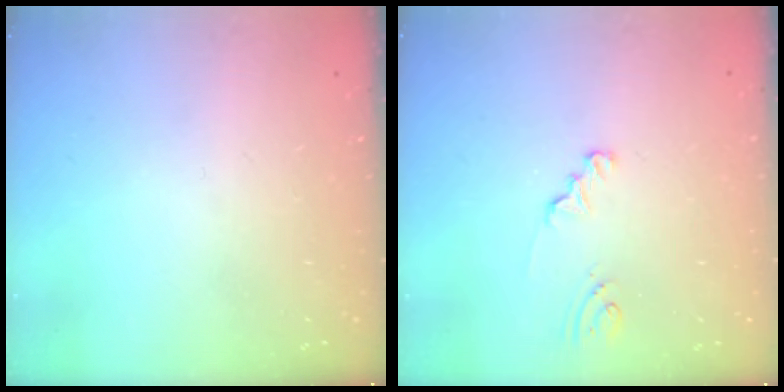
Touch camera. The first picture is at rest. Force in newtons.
{"total": 1.8, "press": 1.8, "slide": 0.2}